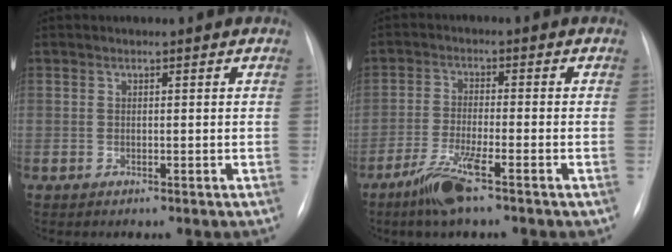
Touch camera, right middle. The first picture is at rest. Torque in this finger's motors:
{"motor_torque": [0.41, -0.33, 0.13, 0.06]}